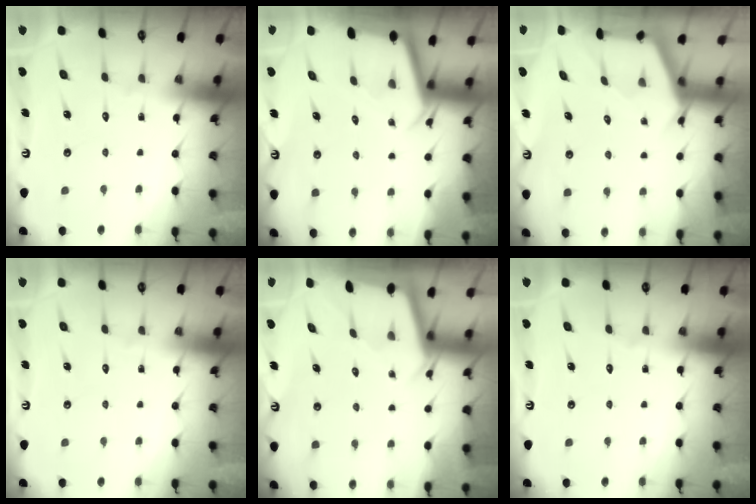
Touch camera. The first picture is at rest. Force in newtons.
{"total": 2.5, "press": 2.5, "slide": 0.1}
{"total": 2.7, "press": 2.7, "slide": 0.4}
{"total": 0.0}
{"total": 1.8, "press": 1.8, "slide": 0.1}
{"total": 0.0}